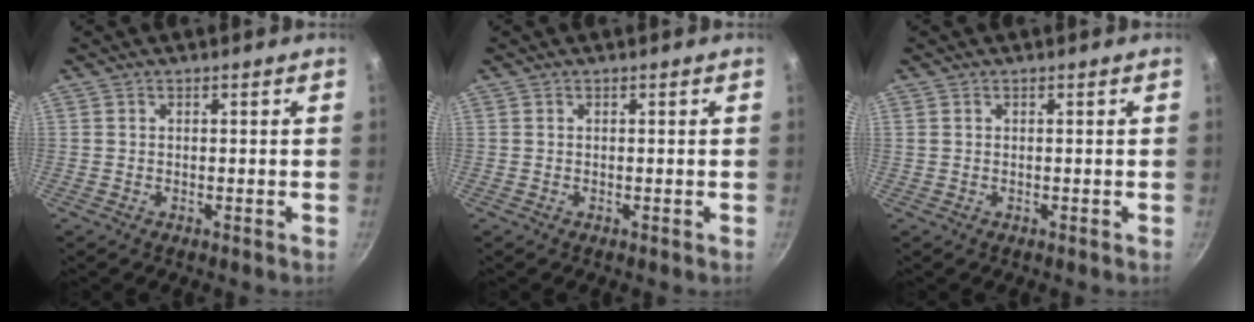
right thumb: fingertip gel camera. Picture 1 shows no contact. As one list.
[{"total": 0.0}, {"total": 0.0}]